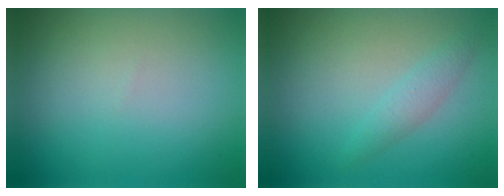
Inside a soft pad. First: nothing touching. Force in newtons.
{"total": 1.5, "press": 1.5, "slide": 0.0}